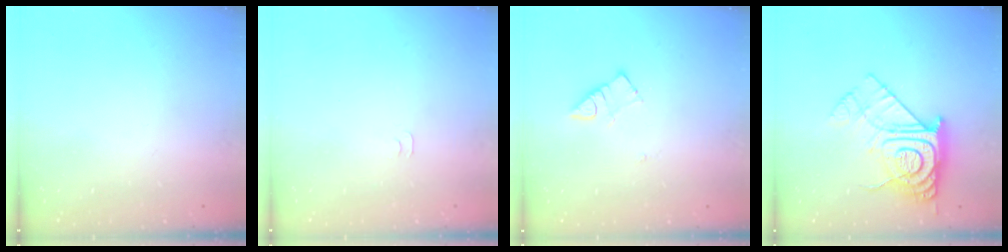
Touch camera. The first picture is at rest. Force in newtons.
{"total": 3.1, "press": 3.0, "slide": 0.5}
{"total": 3.3, "press": 3.3, "slide": 0.2}
{"total": 14.8, "press": 14.7, "slide": 1.3}